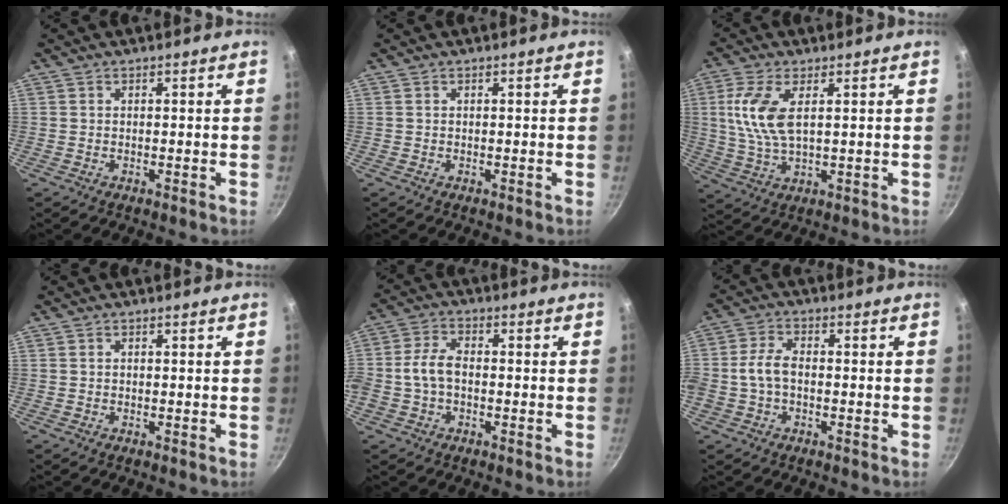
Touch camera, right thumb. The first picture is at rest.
{"total": 0.0}
{"total": 9.3, "force": [2.1, 4.1, 8.1], "torque": [-0.172, -0.001, 0.044]}
{"total": 0.0}
{"total": 6.0, "force": [-1.0, 3.8, 4.5], "torque": [-0.088, 0.025, -0.027]}
{"total": 5.4, "force": [-0.9, 3.3, 4.2], "torque": [-0.084, 0.021, -0.023]}